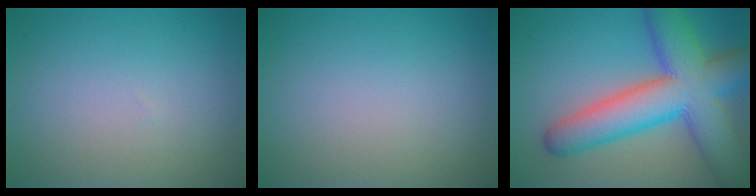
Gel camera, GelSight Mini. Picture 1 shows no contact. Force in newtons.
{"total": 0.0}
{"total": 11.2, "press": 11.2, "slide": 0.3}